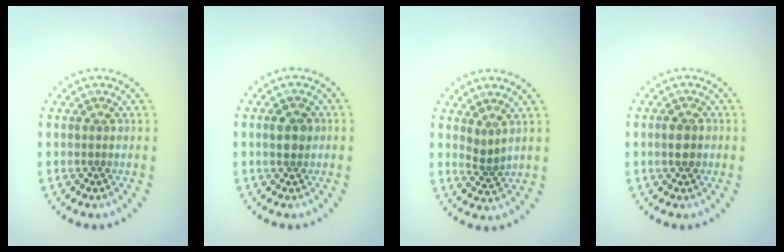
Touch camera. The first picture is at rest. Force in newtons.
{"total": 1.8, "press": 1.7, "slide": 0.4}
{"total": 1.5, "press": 1.0, "slide": 1.1}
{"total": 1.6, "press": 1.6, "slide": 0.1}